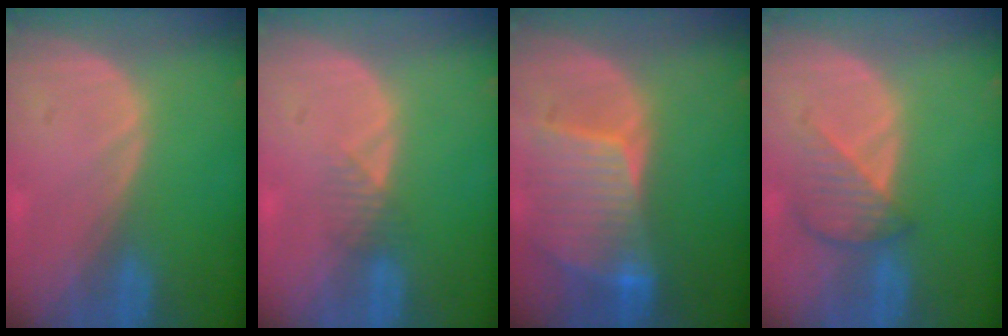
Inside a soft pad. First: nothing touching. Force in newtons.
{"total": 1.9, "press": 1.6, "slide": 1.0}
{"total": 8.7, "press": 7.8, "slide": 3.9}
{"total": 4.6, "press": 4.2, "slide": 1.8}